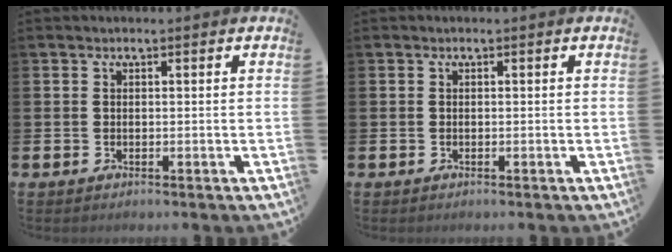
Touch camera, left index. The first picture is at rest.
{"total": 0.0}